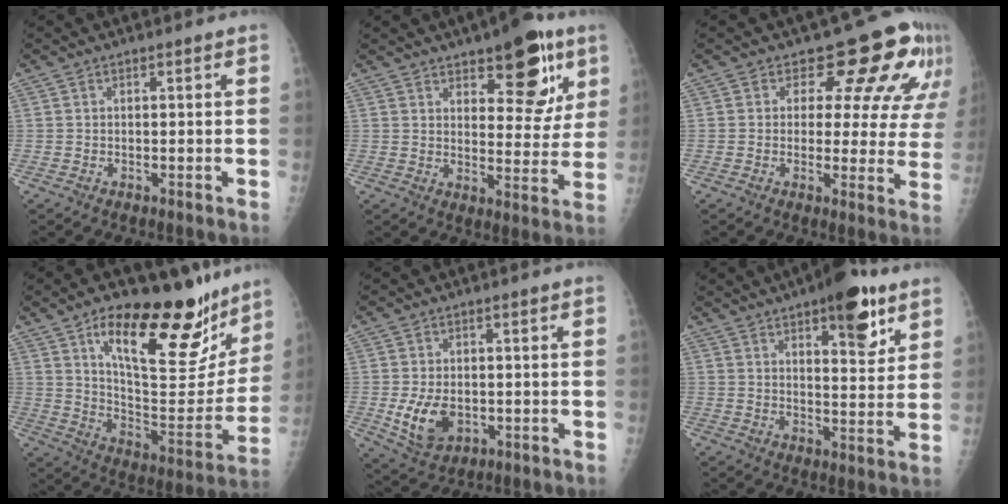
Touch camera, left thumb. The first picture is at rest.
{"total": 14.2, "force": [8.0, 6.1, 10.1], "torque": [-0.084, -0.038, 0.110]}
{"total": 14.1, "force": [8.9, 8.0, 7.4], "torque": [-0.026, -0.037, 0.082]}
{"total": 27.2, "force": [16.7, 10.4, 18.8], "torque": [-0.223, -0.069, 0.261]}
{"total": 7.7, "force": [-1.2, 5.3, 5.4], "torque": [-0.087, -0.008, -0.008]}
{"total": 12.3, "force": [7.0, 4.5, 9.0], "torque": [-0.094, -0.034, 0.097]}